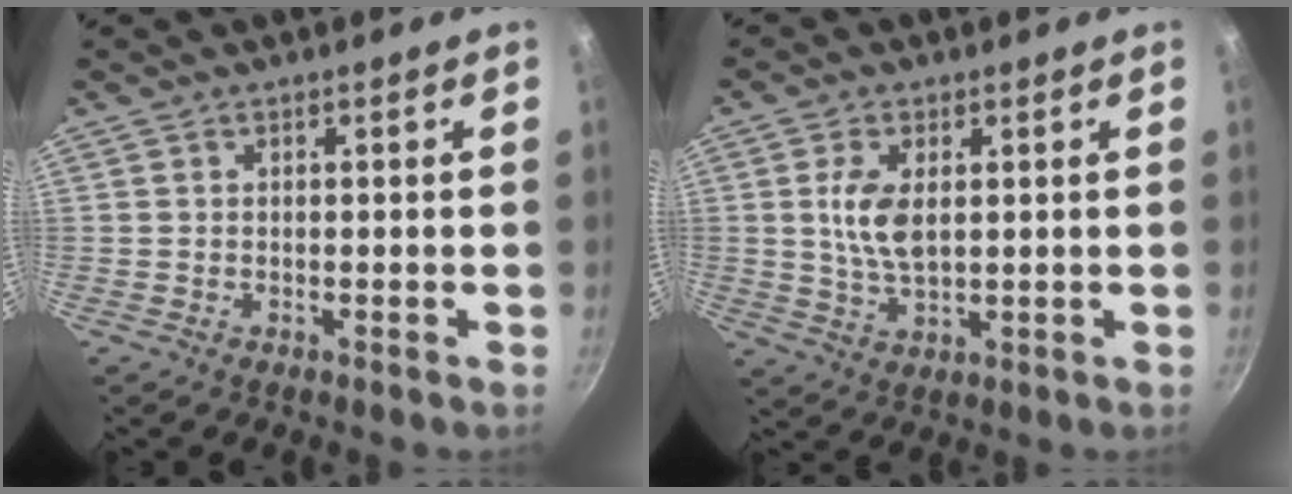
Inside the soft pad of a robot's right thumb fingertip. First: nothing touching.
{"total": 6.9, "force": [1.3, 3.5, 5.8], "torque": [-0.114, -0.009, 0.029]}